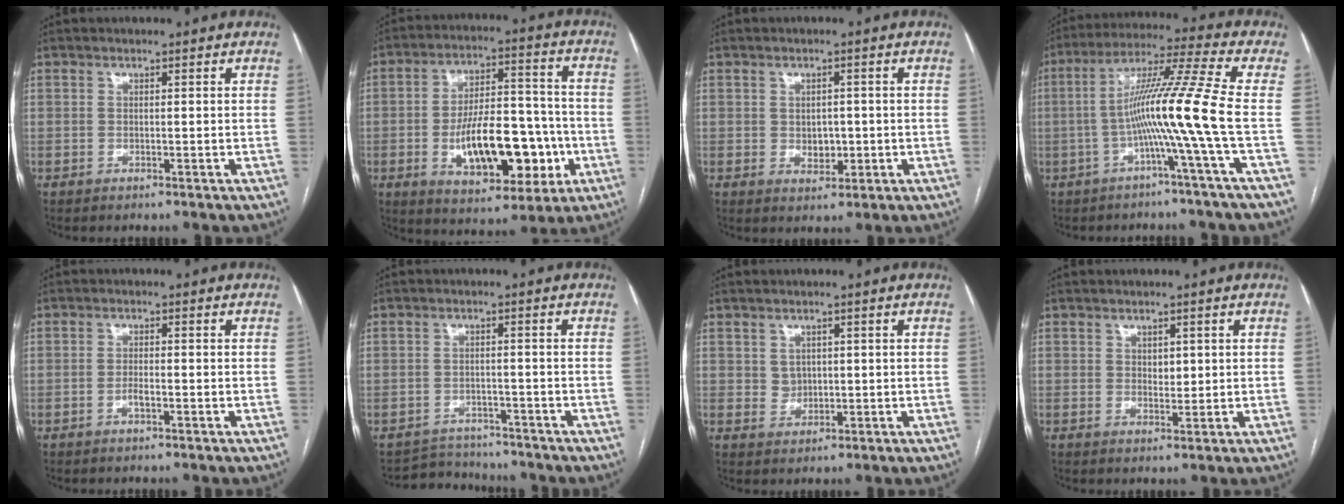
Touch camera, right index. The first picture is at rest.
{"total": 16.6, "force": [-4.2, 7.1, 14.5], "torque": [-0.231, 0.019, -0.054]}
{"total": 3.1, "force": [-0.3, 2.3, 2.1], "torque": [-0.026, 0.000, 0.004]}
{"total": 12.1, "force": [-2.6, -3.2, 11.3], "torque": [-0.202, 0.014, -0.050]}
{"total": 1.7, "force": [-0.8, 0.4, 1.4], "torque": [-0.027, 0.002, -0.014]}
{"total": 4.7, "force": [-4.4, 1.5, -0.9], "torque": [0.017, 0.011, -0.068]}
{"total": 2.3, "force": [0.5, 2.0, 0.9], "torque": [-0.017, -0.001, 0.014]}
{"total": 1.8, "force": [0.5, 1.2, 1.2], "torque": [-0.014, -0.004, 0.009]}